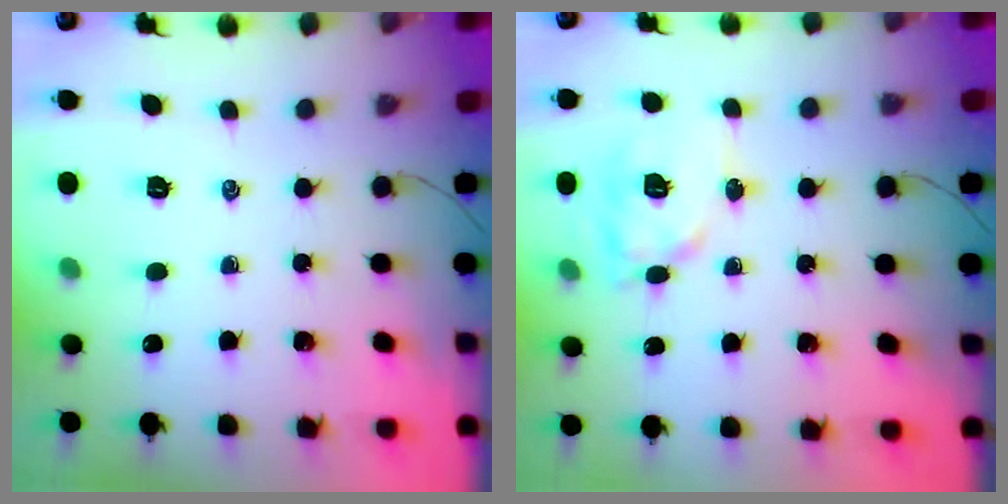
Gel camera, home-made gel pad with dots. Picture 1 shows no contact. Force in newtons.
{"total": 12.4, "press": 12.3, "slide": 1.2}